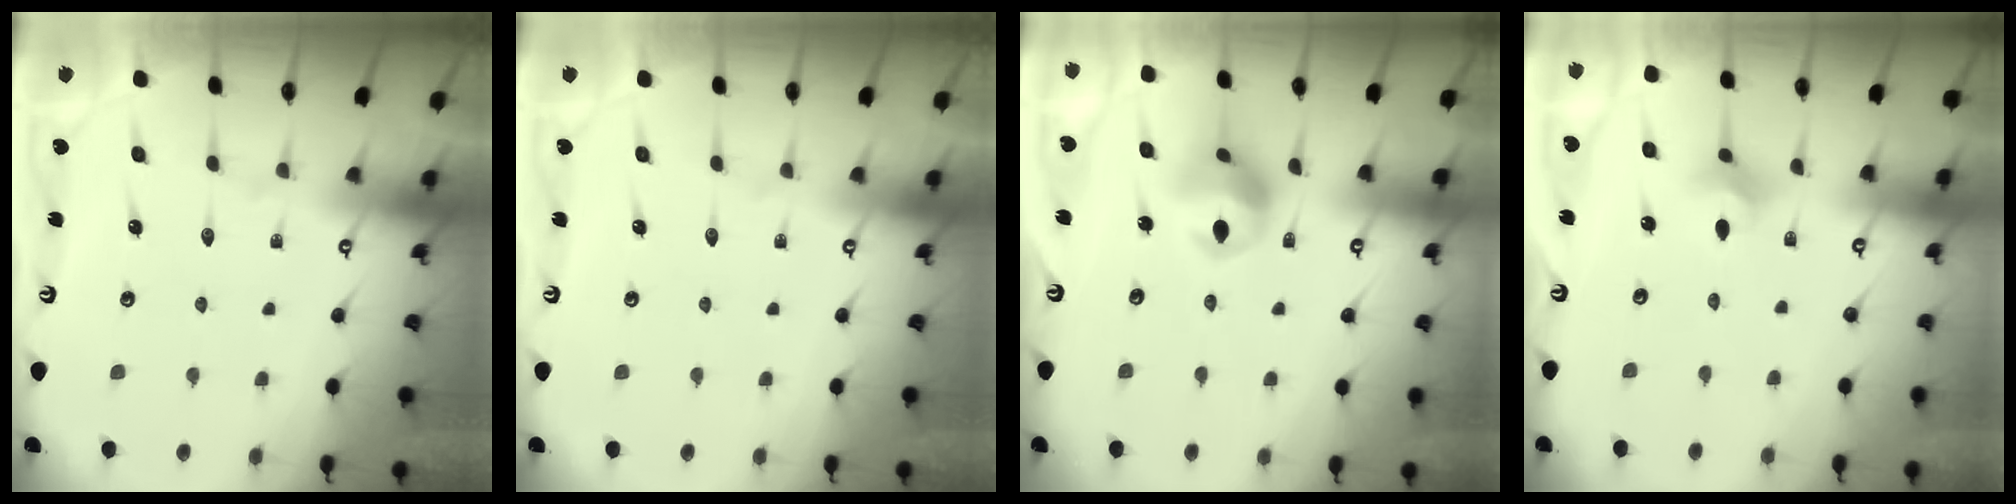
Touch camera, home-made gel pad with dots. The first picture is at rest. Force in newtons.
{"total": 0.0}
{"total": 11.3, "press": 11.2, "slide": 1.4}
{"total": 4.2, "press": 4.1, "slide": 0.8}